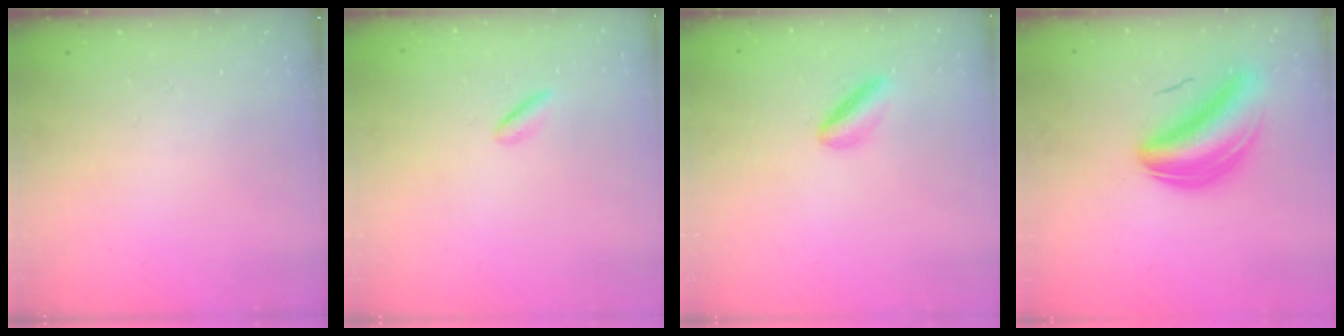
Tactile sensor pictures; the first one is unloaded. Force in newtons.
{"total": 1.0, "press": 0.7, "slide": 0.6}
{"total": 4.6, "press": 4.6, "slide": 0.5}
{"total": 9.7, "press": 9.2, "slide": 3.2}